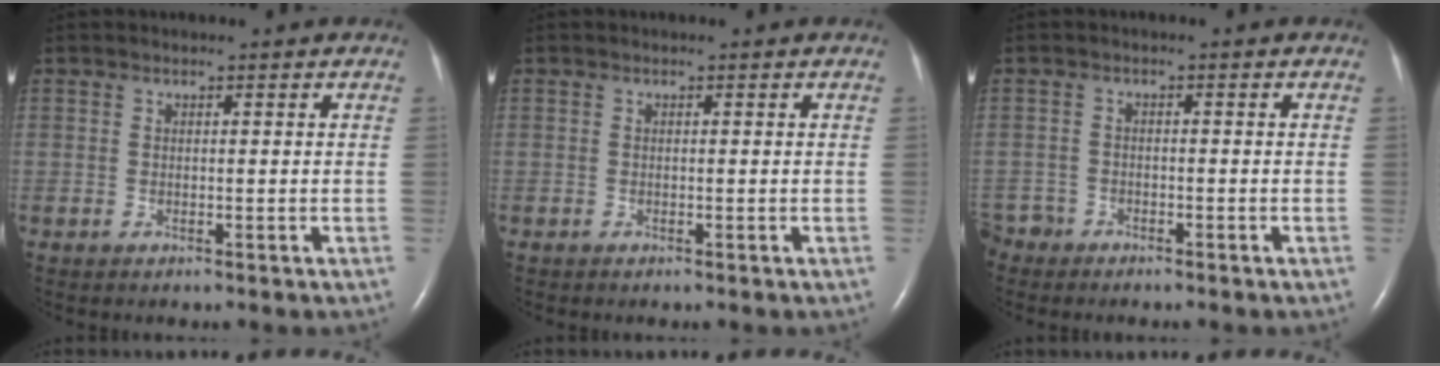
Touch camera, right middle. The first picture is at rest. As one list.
[{"total": 0.0}, {"total": 2.8, "force": [-2.5, 1.1, -0.4], "torque": [0.004, -0.001, -0.050]}]